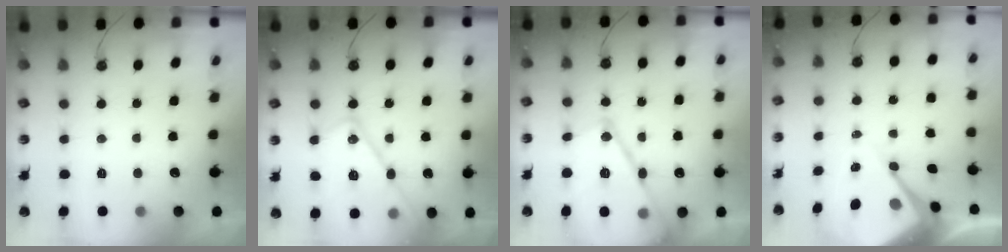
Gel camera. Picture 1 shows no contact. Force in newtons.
{"total": 16.5, "press": 16.5, "slide": 1.6}
{"total": 18.0, "press": 18.0, "slide": 0.7}
{"total": 8.3, "press": 8.3, "slide": 0.6}